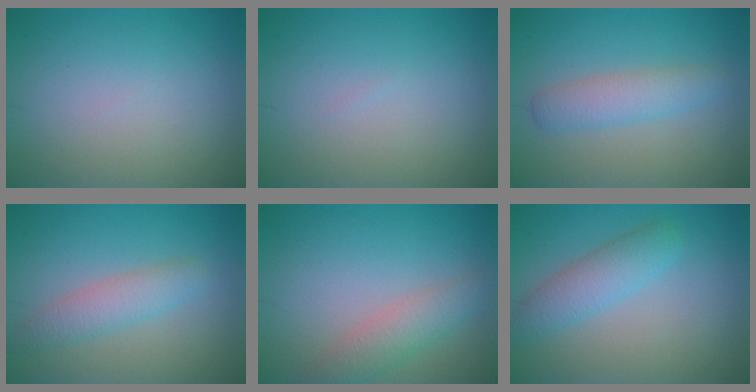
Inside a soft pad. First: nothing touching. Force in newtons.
{"total": 0.0}
{"total": 3.0, "press": 3.0, "slide": 0.1}
{"total": 2.9, "press": 2.9, "slide": 0.1}
{"total": 3.0, "press": 3.0, "slide": 0.1}
{"total": 3.3, "press": 3.3, "slide": 0.0}